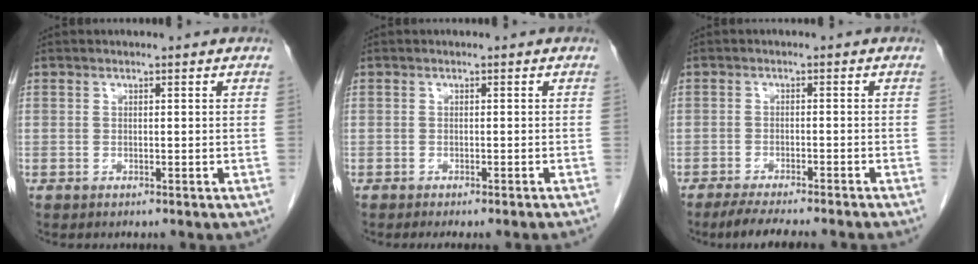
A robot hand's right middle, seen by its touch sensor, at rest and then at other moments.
{"total": 4.4, "force": [-4.0, -0.3, 1.9], "torque": [-0.016, -0.006, -0.049]}
{"total": 8.7, "force": [-7.5, 0.2, 4.3], "torque": [-0.054, -0.016, -0.113]}